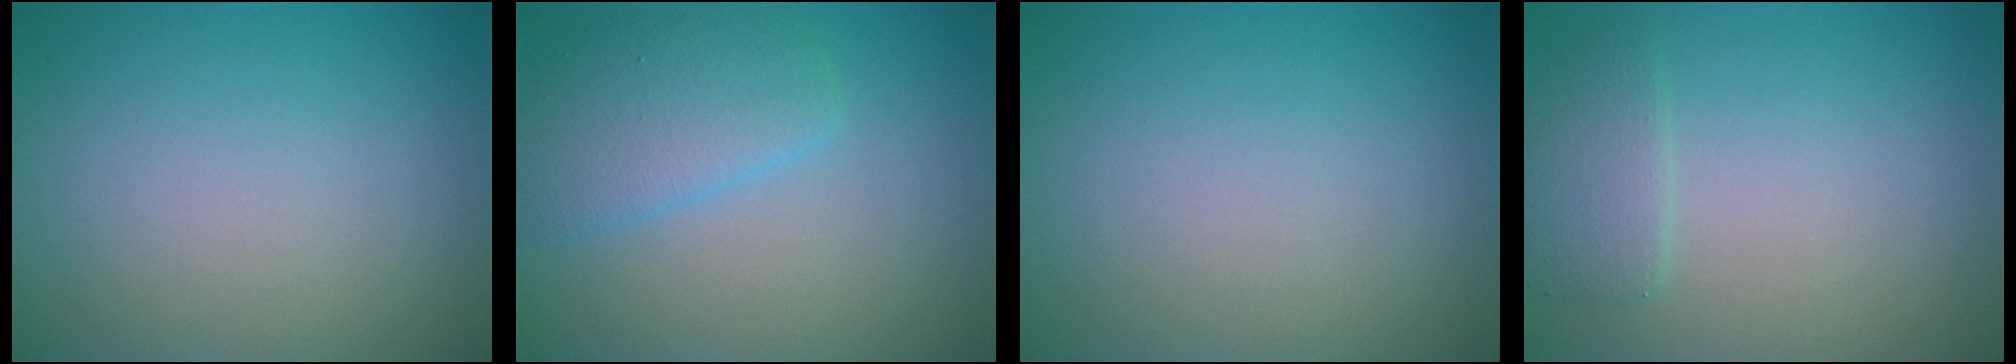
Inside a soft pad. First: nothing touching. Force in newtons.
{"total": 3.6, "press": 3.6, "slide": 0.2}
{"total": 0.0}
{"total": 2.0, "press": 2.0, "slide": 0.1}